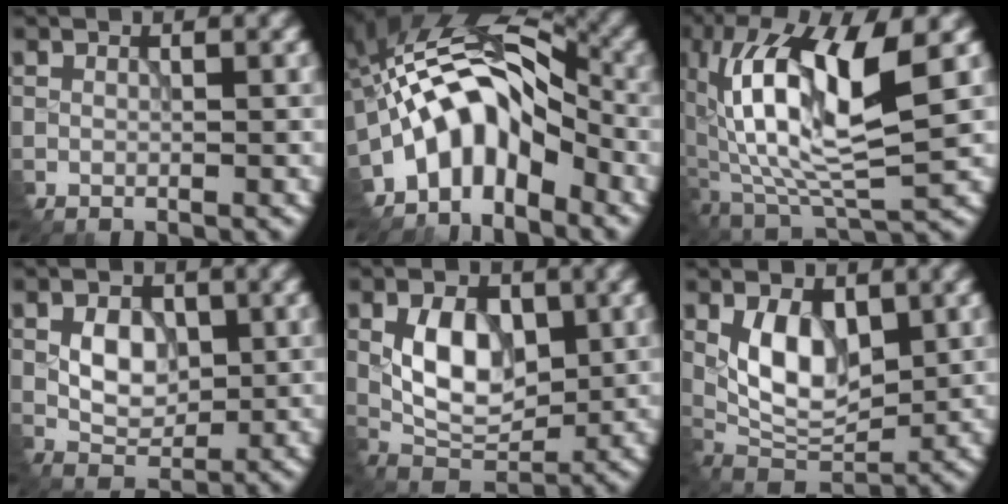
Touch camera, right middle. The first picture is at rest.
{"total": 9.1, "force": [-4.5, 4.8, 6.3], "torque": [-0.092, 0.030, -0.095]}
{"total": 13.2, "force": [1.1, 5.3, 12.0], "torque": [-0.221, 0.010, 0.019]}
{"total": 3.6, "force": [-0.4, 2.6, 2.5], "torque": [-0.042, -0.002, -0.004]}
{"total": 6.2, "force": [0.0, 4.0, 4.8], "torque": [-0.084, -0.004, 0.005]}
{"total": 5.7, "force": [0.8, 3.4, 4.5], "torque": [-0.079, -0.008, 0.021]}